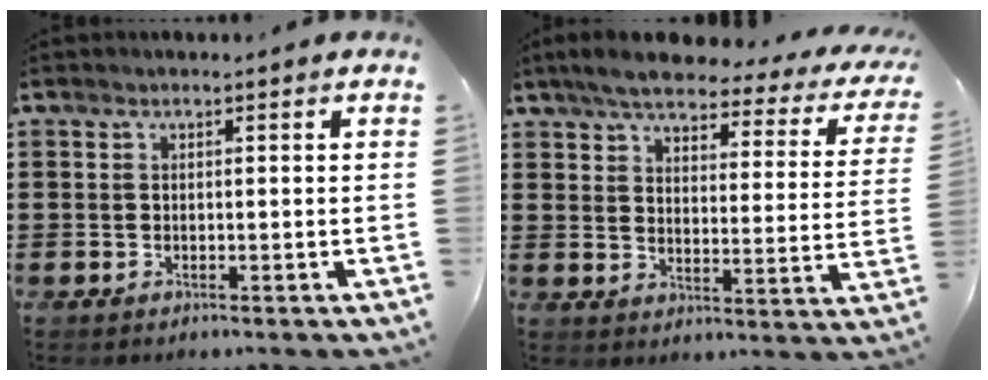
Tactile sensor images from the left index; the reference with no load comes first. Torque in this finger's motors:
{"motor_torque": [2.14, 0.00, 0.59, 0.01]}